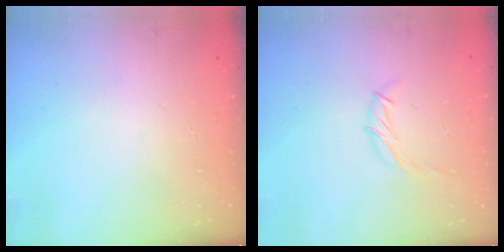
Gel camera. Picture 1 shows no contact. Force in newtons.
{"total": 5.7, "press": 5.7, "slide": 0.6}